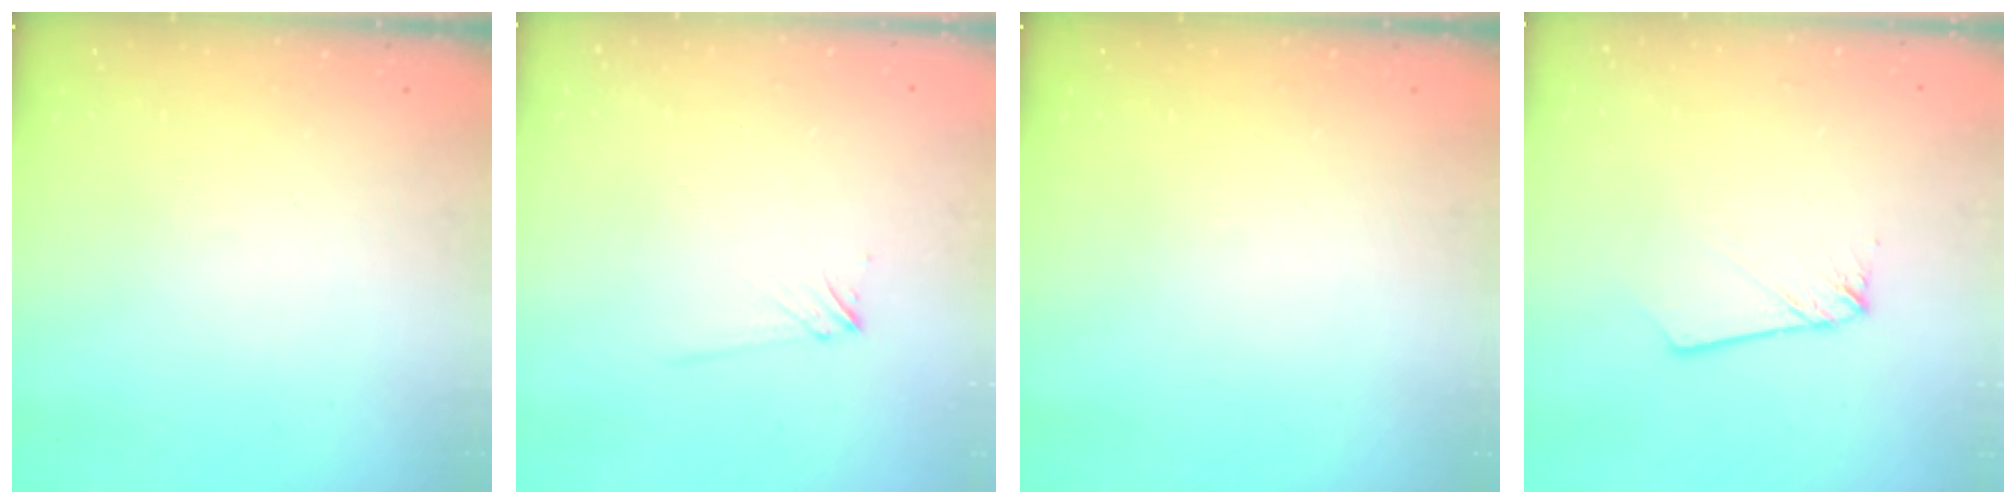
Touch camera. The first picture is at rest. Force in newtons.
{"total": 3.6, "press": 3.6, "slide": 0.4}
{"total": 0.0}
{"total": 2.0, "press": 2.0, "slide": 0.1}